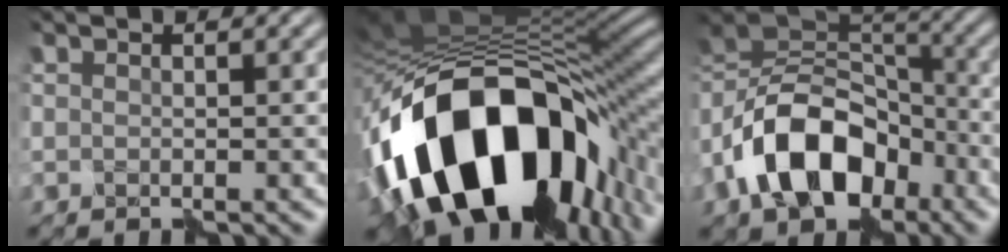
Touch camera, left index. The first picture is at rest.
{"total": 17.6, "force": [-7.3, 10.2, 12.4], "torque": [-0.211, -0.012, -0.117]}
{"total": 11.8, "force": [-5.9, 7.2, 7.3], "torque": [-0.132, 0.010, -0.123]}